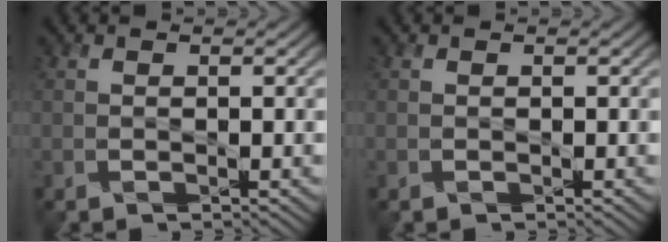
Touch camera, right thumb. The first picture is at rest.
{"total": 0.0}